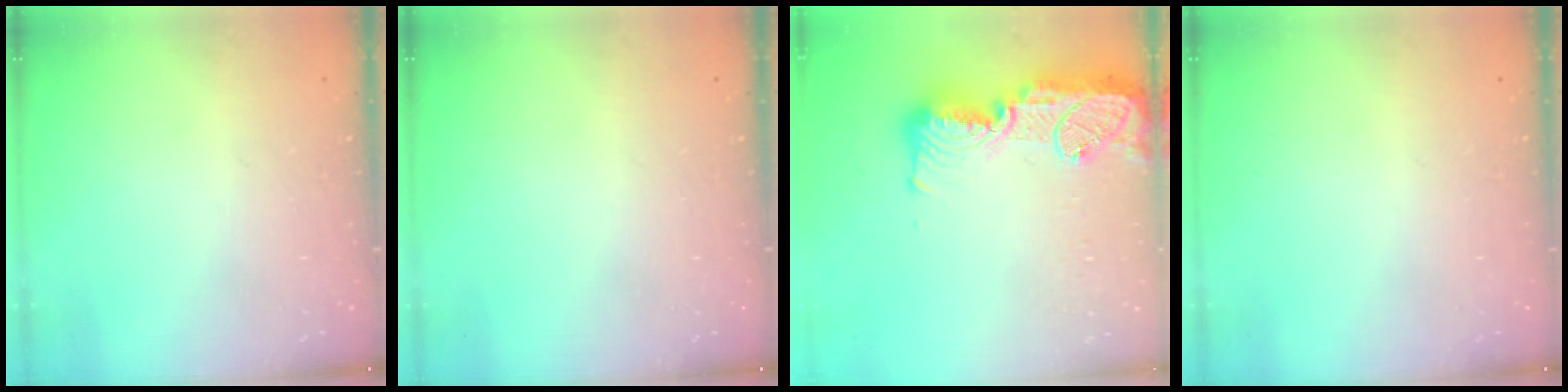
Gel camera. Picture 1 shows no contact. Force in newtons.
{"total": 0.0}
{"total": 19.4, "press": 19.0, "slide": 3.7}
{"total": 0.0}